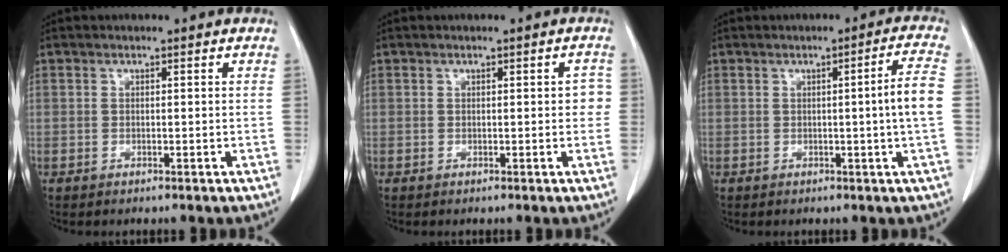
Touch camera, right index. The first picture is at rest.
{"total": 1.8, "force": [0.1, 0.8, 1.7], "torque": [-0.008, 0.006, -0.001]}
{"total": 5.3, "force": [-0.4, -1.2, 5.2], "torque": [-0.071, -0.002, -0.006]}